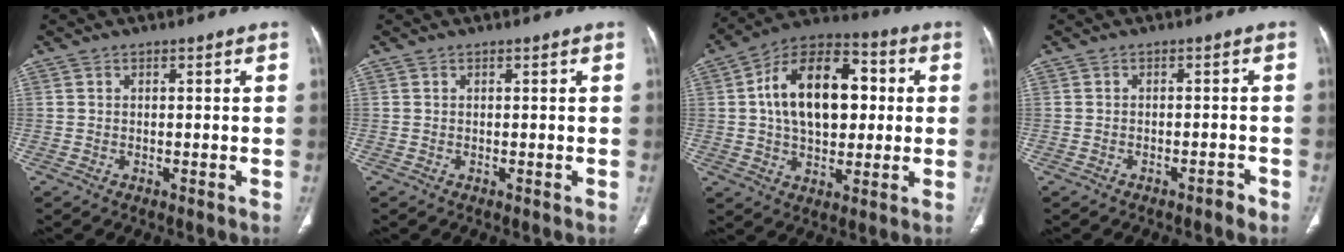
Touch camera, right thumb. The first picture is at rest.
{"total": 0.0}
{"total": 19.2, "force": [2.6, 11.8, 15.0], "torque": [-0.213, 0.024, 0.037]}
{"total": 1.5, "force": [-1.3, 0.5, 0.7], "torque": [-0.009, 0.011, -0.018]}